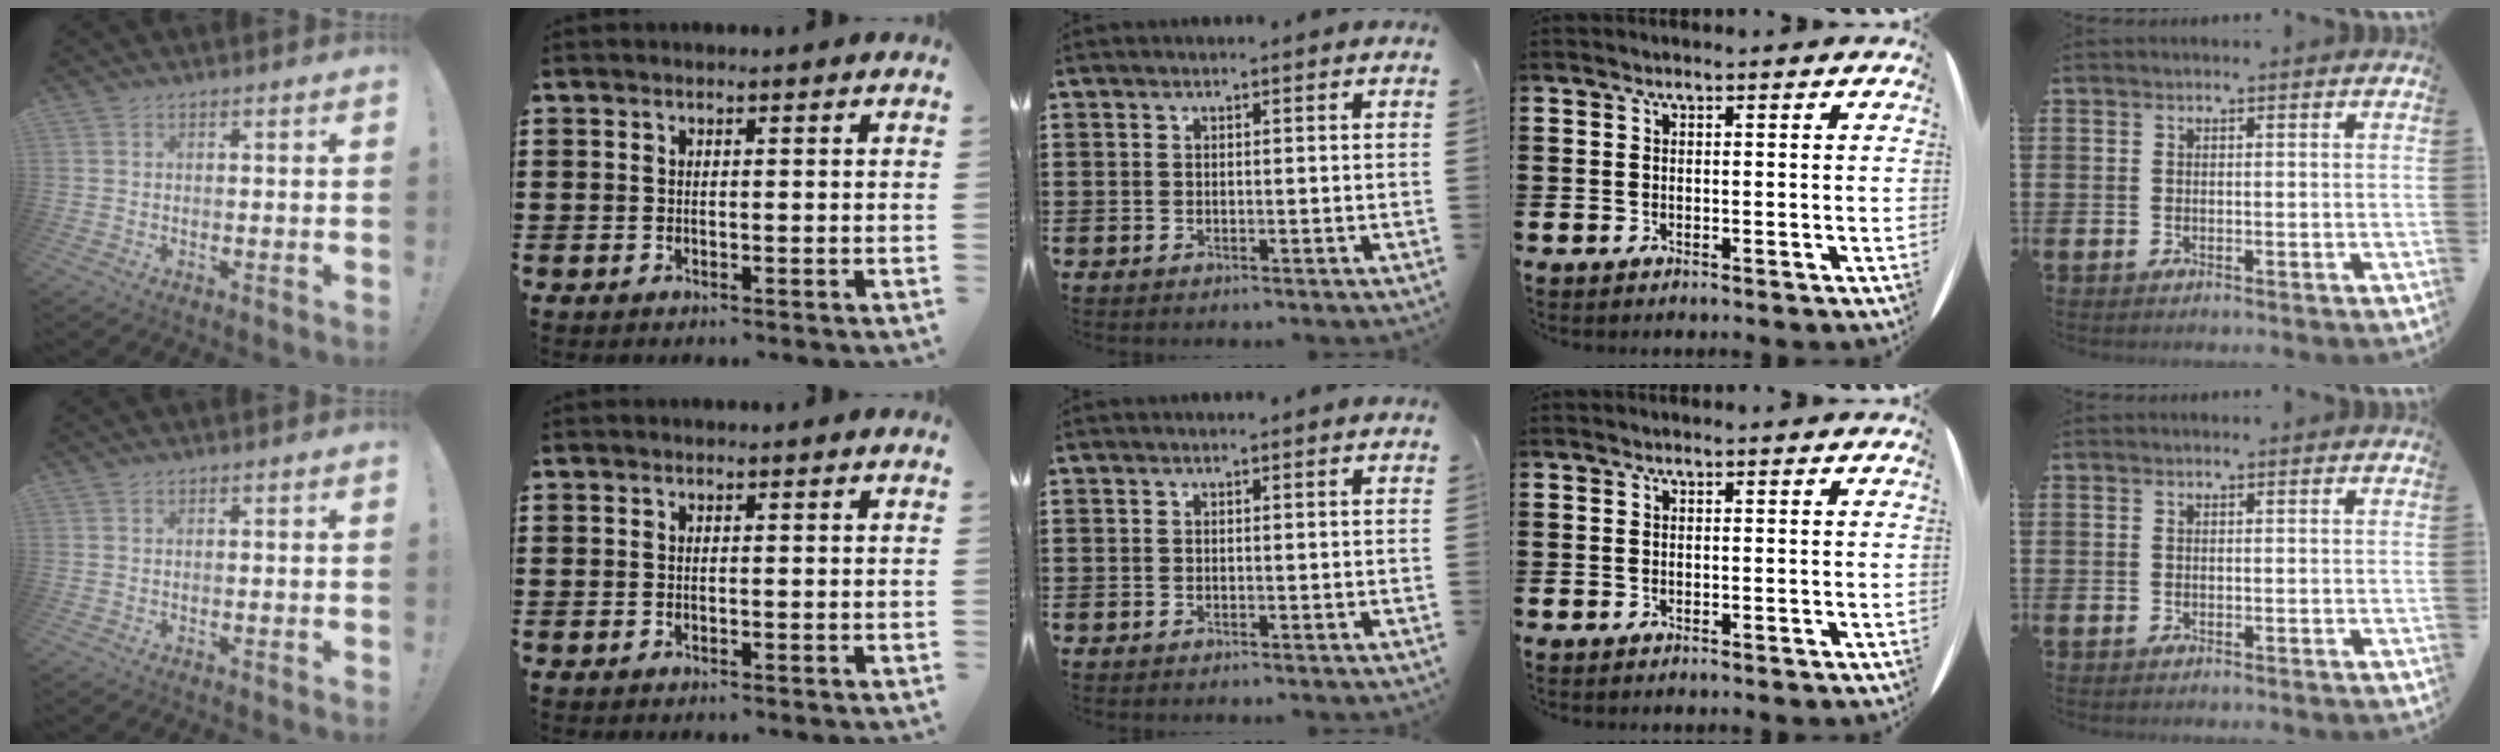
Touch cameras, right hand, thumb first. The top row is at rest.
{}